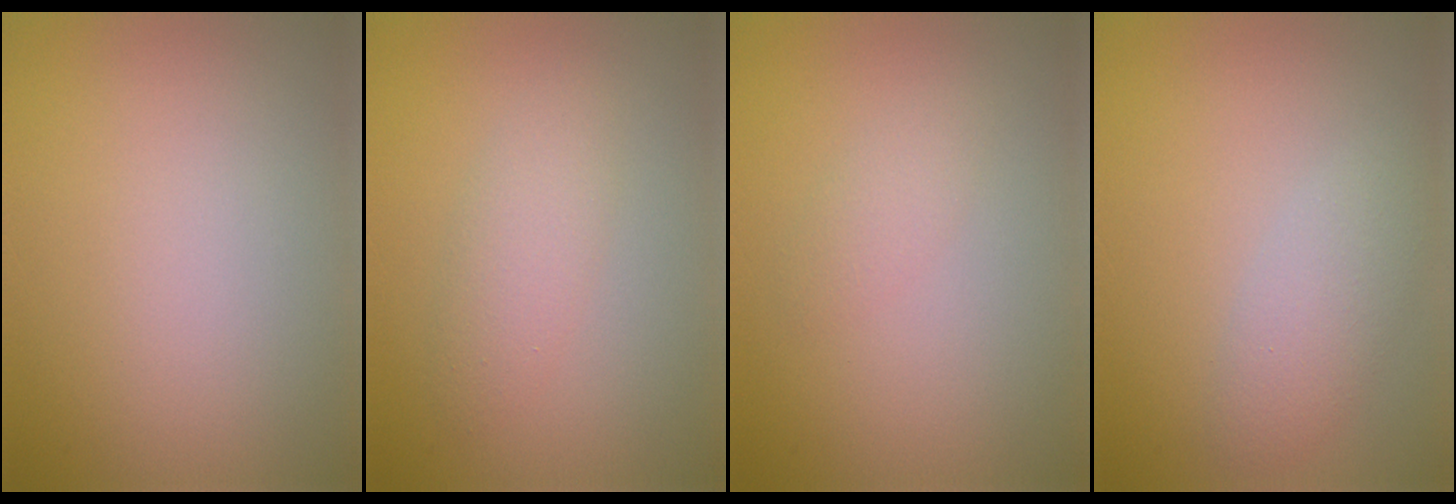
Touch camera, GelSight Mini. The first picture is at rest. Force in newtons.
{"total": 2.3, "press": 2.3, "slide": 0.1}
{"total": 1.3, "press": 1.3, "slide": 0.0}
{"total": 2.8, "press": 2.8, "slide": 0.2}